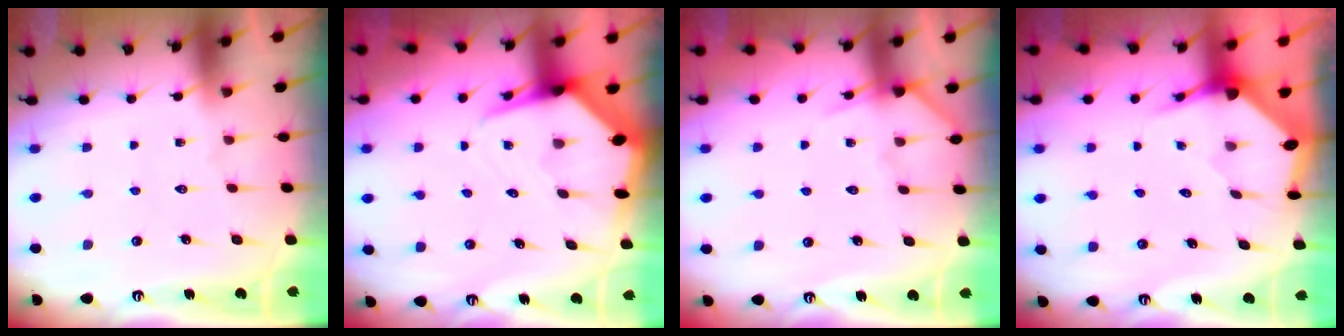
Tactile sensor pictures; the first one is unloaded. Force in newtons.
{"total": 6.6, "press": 6.6, "slide": 0.8}
{"total": 7.9, "press": 7.9, "slide": 0.8}
{"total": 3.6, "press": 3.5, "slide": 0.4}